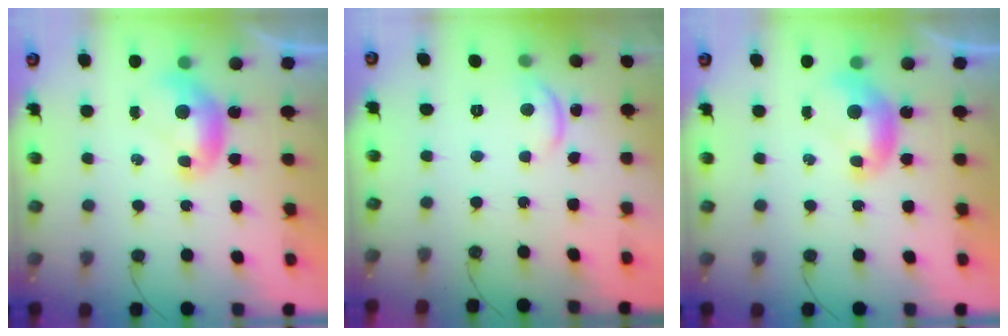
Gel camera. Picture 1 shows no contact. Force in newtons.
{"total": 1.3, "press": 1.3, "slide": 0.3}
{"total": 0.0}